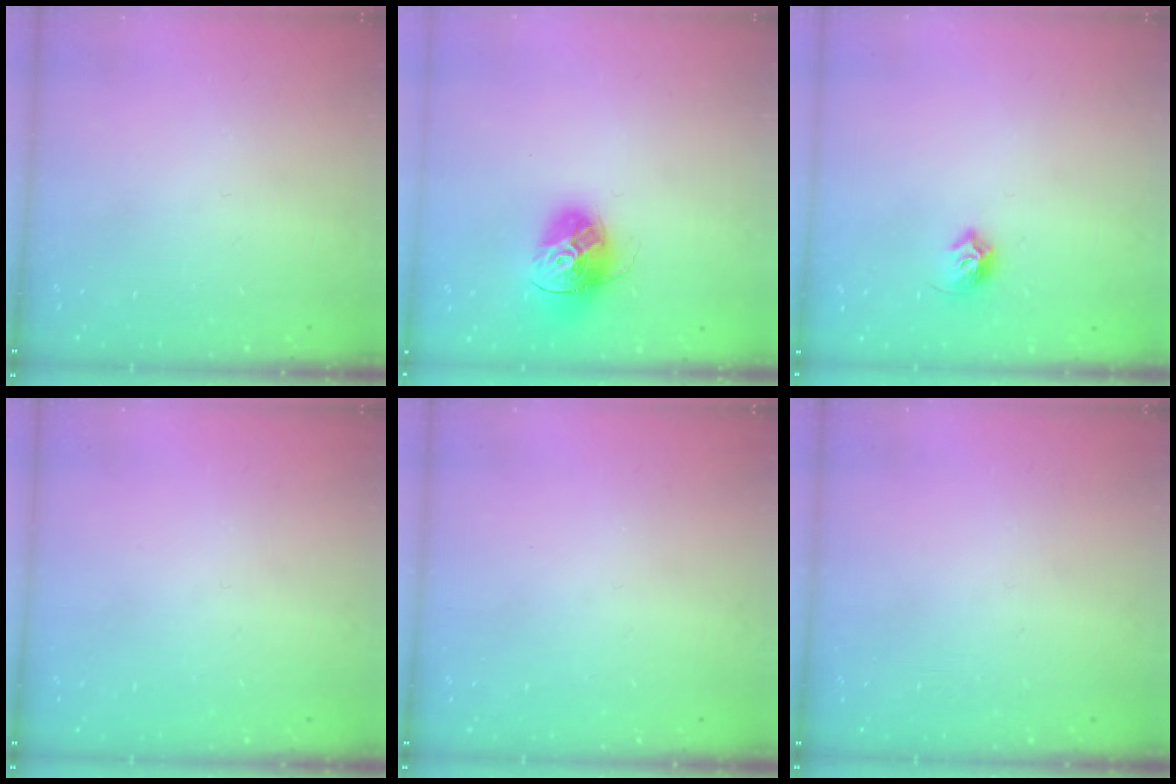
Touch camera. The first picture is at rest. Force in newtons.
{"total": 14.5, "press": 14.4, "slide": 1.5}
{"total": 7.1, "press": 7.0, "slide": 0.8}
{"total": 0.0}
{"total": 0.0}
{"total": 0.0}